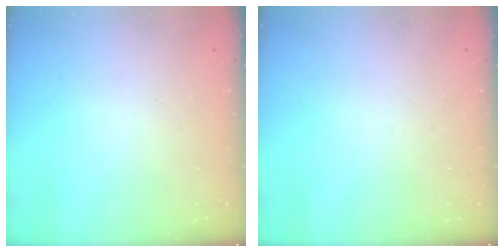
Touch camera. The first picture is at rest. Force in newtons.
{"total": 0.0}